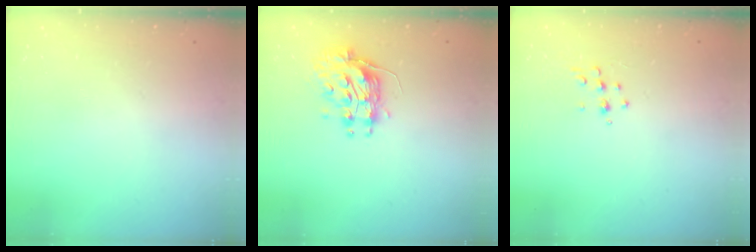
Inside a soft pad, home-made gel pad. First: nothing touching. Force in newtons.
{"total": 10.1, "press": 10.1, "slide": 0.4}
{"total": 6.3, "press": 6.2, "slide": 0.8}